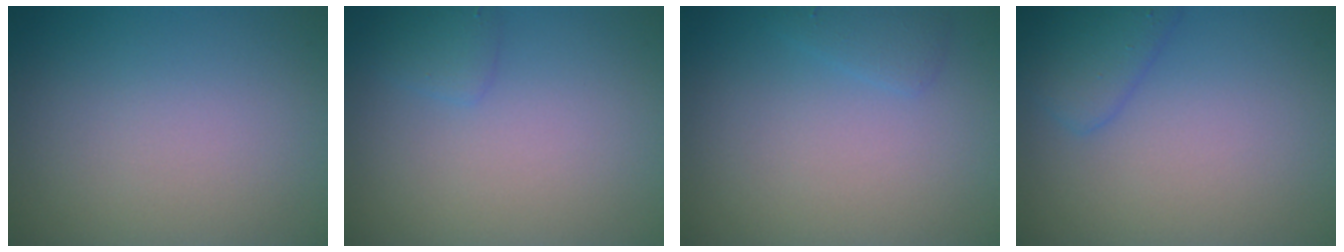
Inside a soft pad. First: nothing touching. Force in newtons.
{"total": 1.2, "press": 1.2, "slide": 0.1}
{"total": 1.2, "press": 1.2, "slide": 0.1}
{"total": 1.8, "press": 1.8, "slide": 0.1}